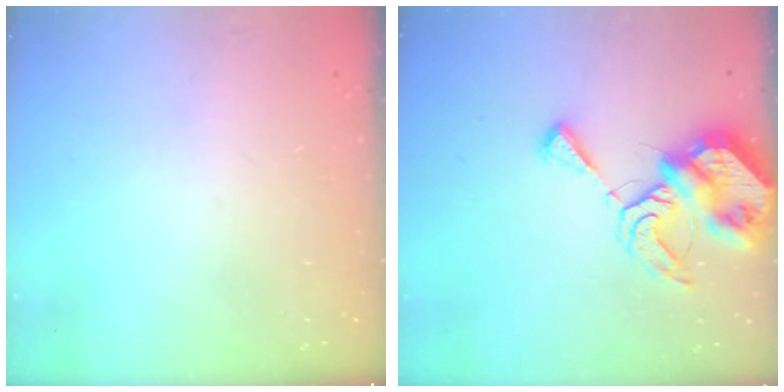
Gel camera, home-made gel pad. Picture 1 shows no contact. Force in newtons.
{"total": 9.3, "press": 9.2, "slide": 1.2}